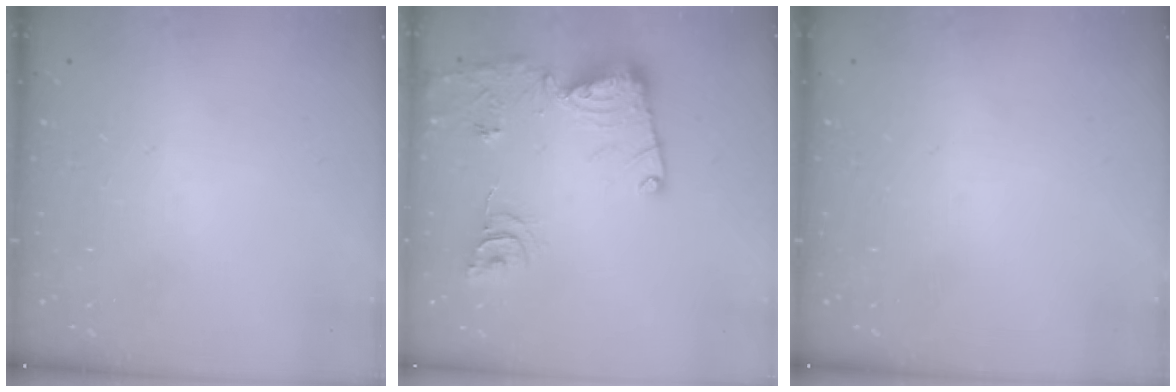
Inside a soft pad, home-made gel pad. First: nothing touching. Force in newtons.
{"total": 16.2, "press": 16.2, "slide": 1.1}
{"total": 0.0}